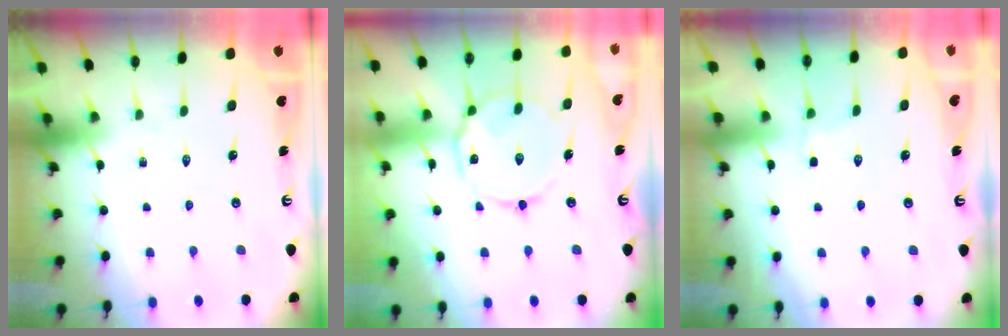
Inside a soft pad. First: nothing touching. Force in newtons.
{"total": 11.1, "press": 11.1, "slide": 0.8}
{"total": 3.1, "press": 2.6, "slide": 1.7}